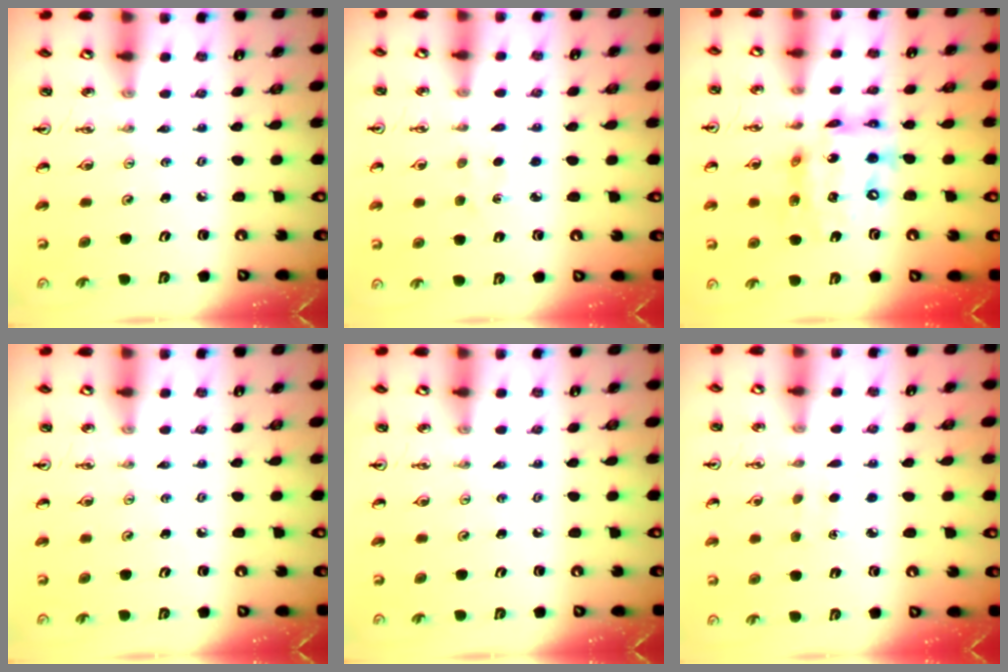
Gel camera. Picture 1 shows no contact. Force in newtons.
{"total": 3.0, "press": 3.0, "slide": 0.4}
{"total": 14.1, "press": 14.1, "slide": 0.9}
{"total": 0.0}
{"total": 0.0}
{"total": 2.0, "press": 2.0, "slide": 0.3}